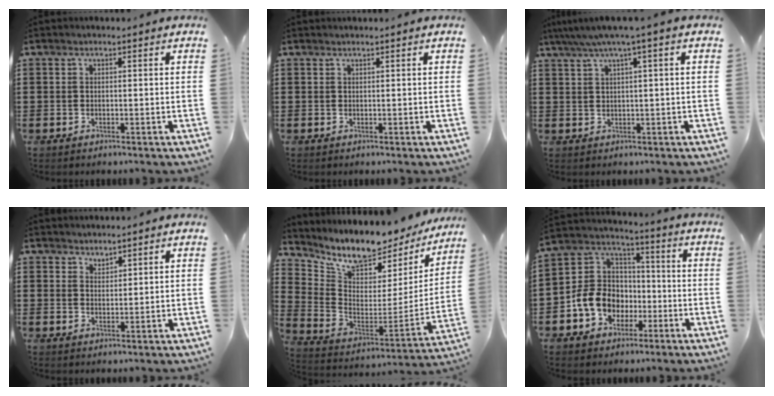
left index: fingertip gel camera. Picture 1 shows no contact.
{"total": 0.0}
{"total": 3.2, "force": [1.0, -0.4, 3.0], "torque": [-0.060, -0.005, 0.015]}
{"total": 2.0, "force": [1.8, 0.4, -0.5], "torque": [0.004, 0.001, 0.037]}
{"total": 7.3, "force": [6.2, 2.3, 3.1], "torque": [-0.089, -0.057, 0.103]}
{"total": 10.5, "force": [-3.8, 8.9, 4.3], "torque": [-0.132, 0.022, -0.076]}